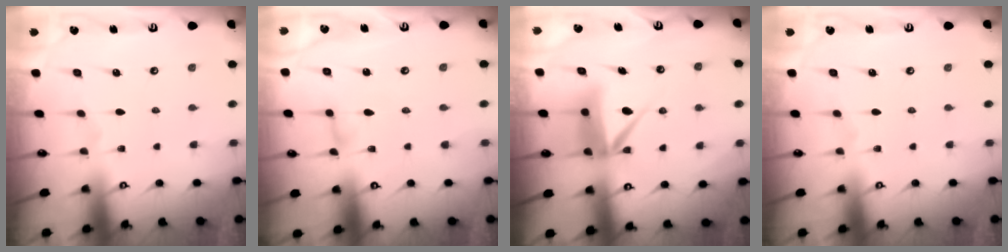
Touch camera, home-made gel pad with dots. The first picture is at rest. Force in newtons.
{"total": 2.3, "press": 2.3, "slide": 0.2}
{"total": 9.1, "press": 9.1, "slide": 1.0}
{"total": 0.0}